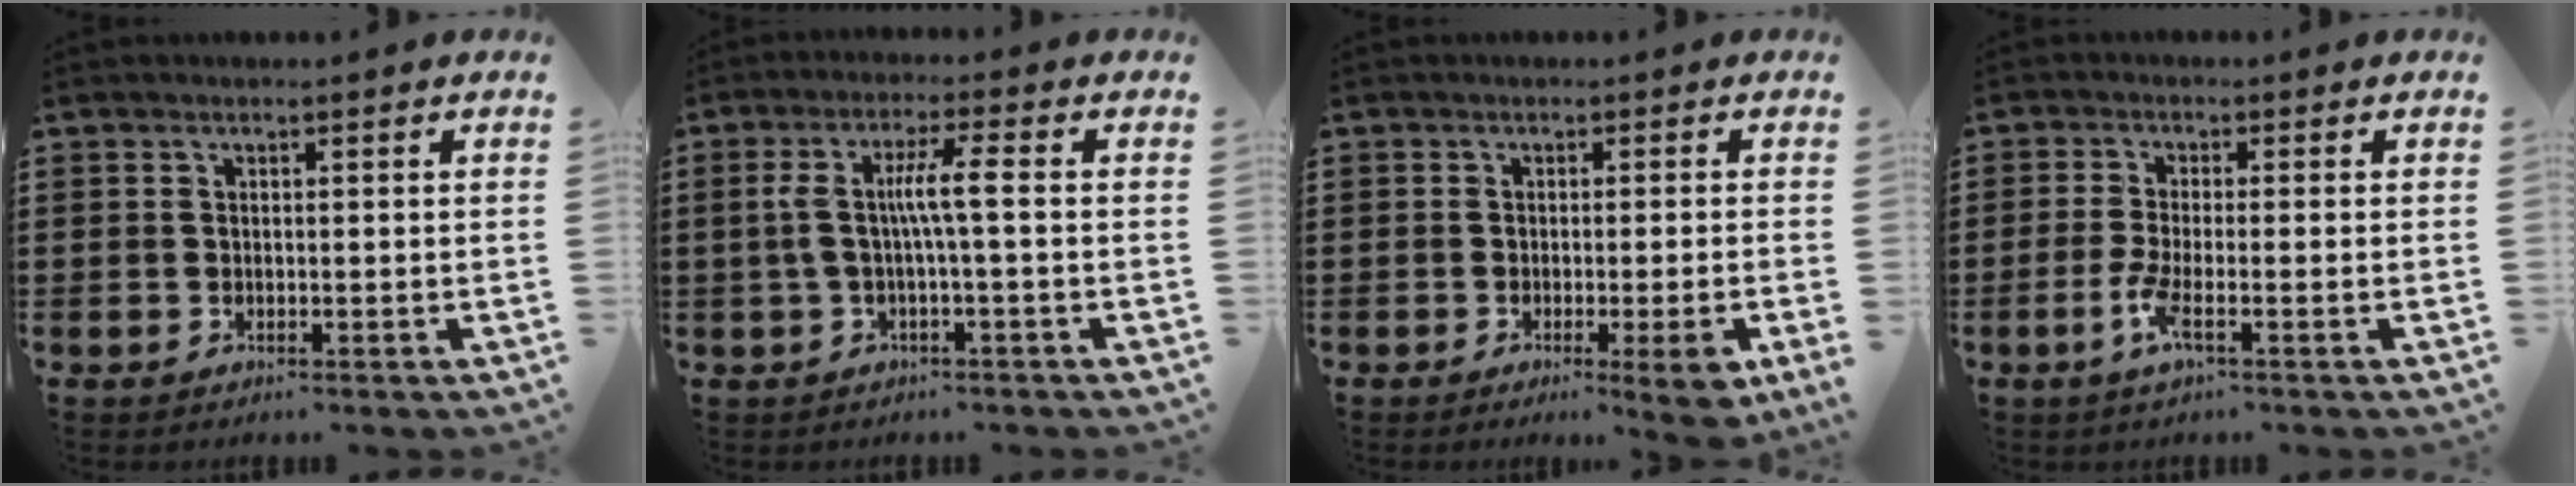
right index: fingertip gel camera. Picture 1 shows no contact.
{"total": 6.0, "force": [0.0, 0.4, 5.9], "torque": [-0.120, -0.003, -0.010]}
{"total": 3.6, "force": [-1.7, -0.2, 3.1], "torque": [-0.048, -0.015, -0.024]}
{"total": 4.0, "force": [-1.9, 0.6, 3.5], "torque": [-0.087, -0.011, -0.042]}